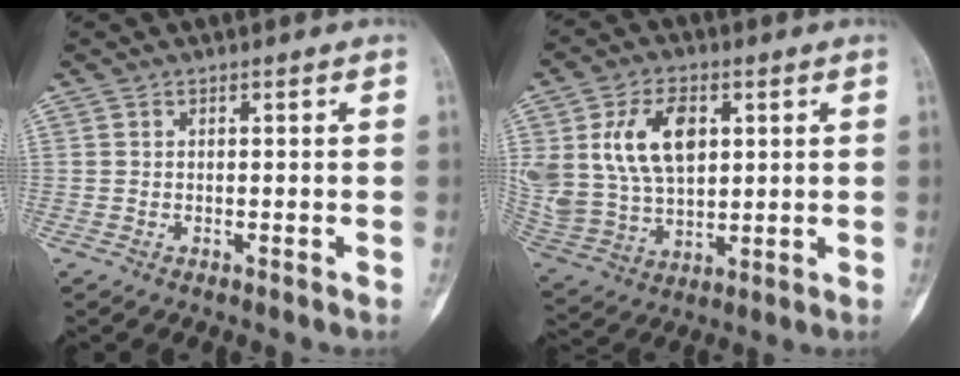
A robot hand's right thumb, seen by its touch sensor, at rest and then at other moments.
{"total": 16.1, "force": [4.6, 10.3, 11.5], "torque": [-0.207, -0.007, 0.102]}